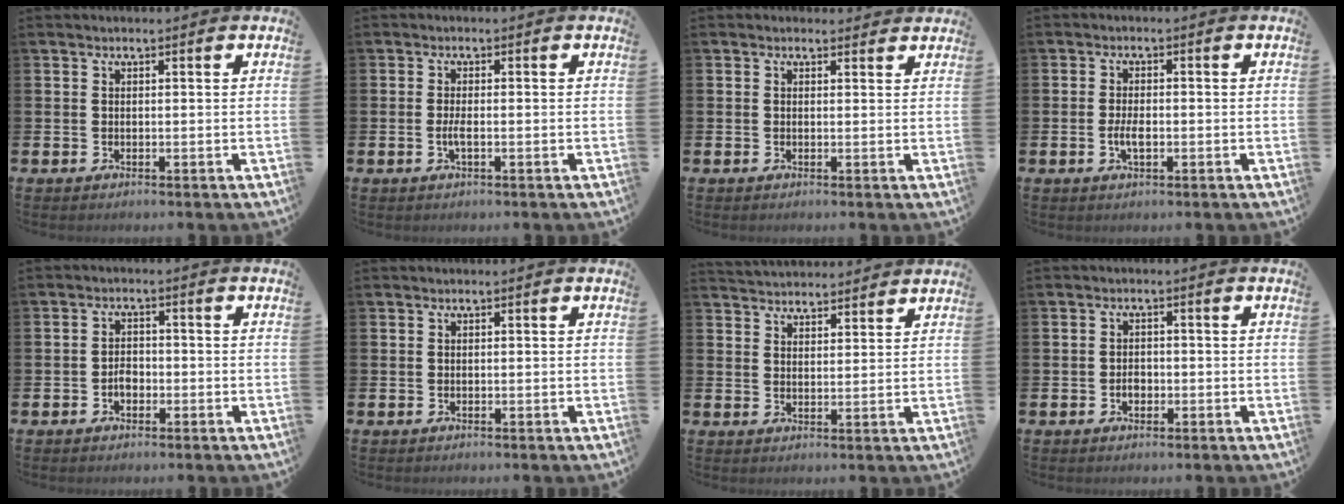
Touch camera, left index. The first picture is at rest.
{"total": 1.5, "force": [-0.4, 0.3, 1.4], "torque": [-0.028, 0.000, -0.007]}
{"total": 0.9, "force": [0.8, 0.4, 0.1], "torque": [0.004, 0.003, 0.012]}
{"total": 2.6, "force": [-0.5, 1.0, 2.3], "torque": [-0.034, -0.002, -0.011]}
{"total": 2.1, "force": [-0.8, 1.5, 1.2], "torque": [-0.008, -0.002, -0.021]}
{"total": 0.0}
{"total": 3.8, "force": [3.8, 0.5, -0.3], "torque": [-0.003, -0.023, 0.070]}
{"total": 1.8, "force": [-0.5, 1.3, 1.1], "torque": [-0.005, -0.001, -0.015]}